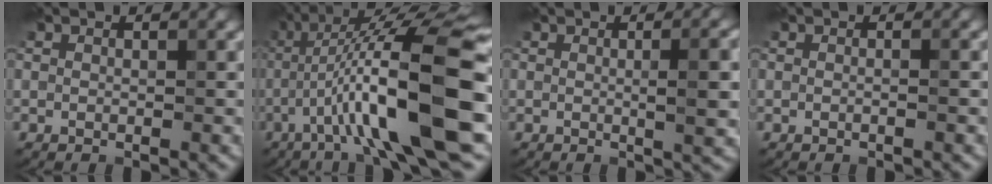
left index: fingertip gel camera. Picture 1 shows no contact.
{"total": 13.9, "force": [-2.9, 2.4, 13.4], "torque": [-0.213, 0.025, -0.043]}
{"total": 4.6, "force": [0.2, 1.1, 4.5], "torque": [-0.056, 0.006, 0.001]}
{"total": 0.7, "force": [-0.1, 0.2, 0.7], "torque": [-0.009, -0.010, -0.008]}